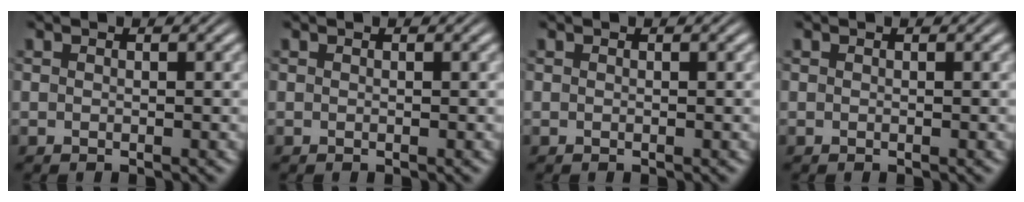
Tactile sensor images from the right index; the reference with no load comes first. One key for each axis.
{"total": 0.0}
{"total": 0.0}
{"total": 0.0}